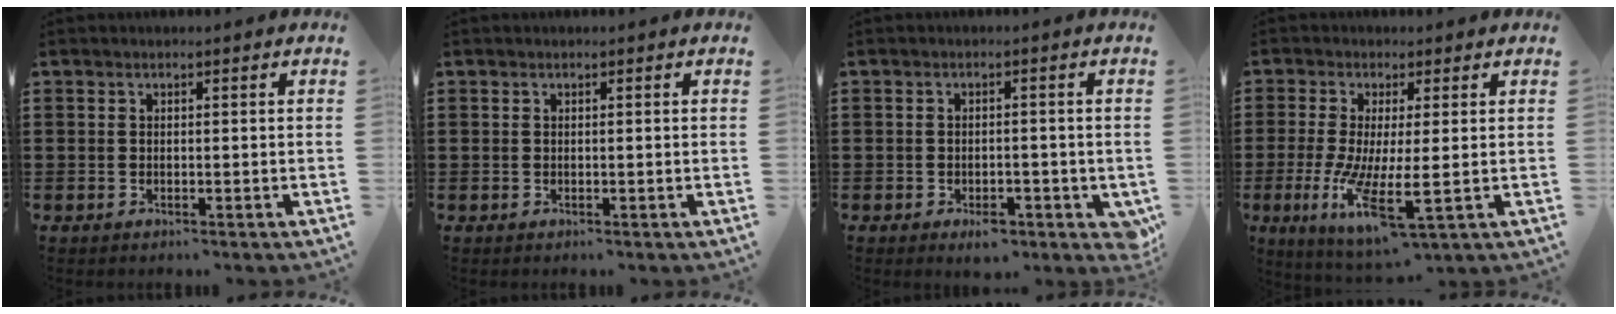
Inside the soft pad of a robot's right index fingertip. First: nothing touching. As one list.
[{"total": 0.0}, {"total": 3.1, "force": [-1.5, 1.8, 2.0], "torque": [-0.035, 0.004, -0.028]}, {"total": 7.8, "force": [-1.7, 1.0, 7.6], "torque": [-0.159, -0.024, -0.030]}]